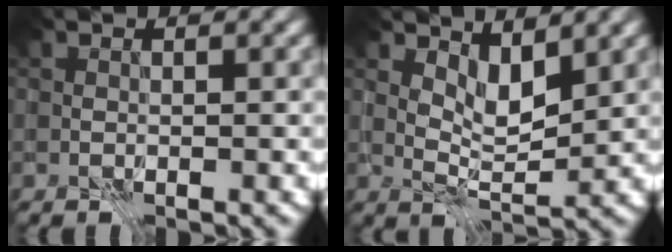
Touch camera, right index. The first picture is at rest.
{"total": 3.2, "force": [2.0, 1.1, 2.2], "torque": [-0.045, -0.010, 0.037]}